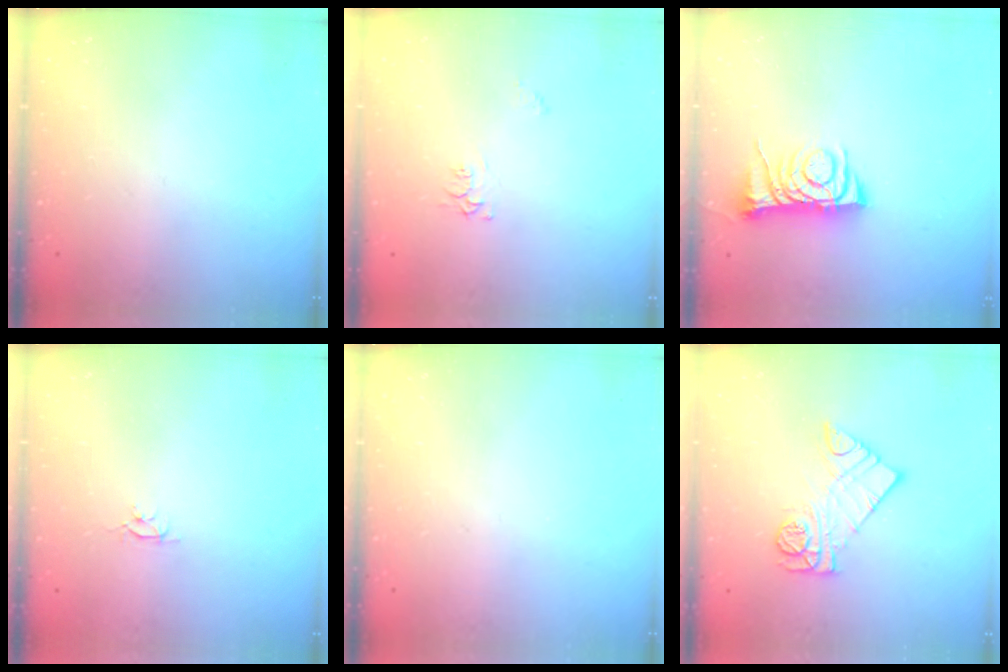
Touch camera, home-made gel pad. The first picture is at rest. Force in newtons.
{"total": 5.0, "press": 5.0, "slide": 0.7}
{"total": 7.8, "press": 7.7, "slide": 1.0}
{"total": 2.6, "press": 2.6, "slide": 0.3}
{"total": 0.0}
{"total": 10.7, "press": 10.7, "slide": 0.6}